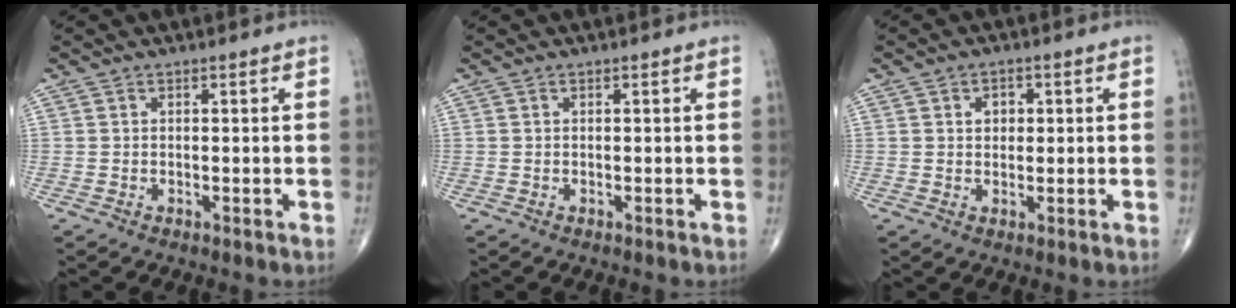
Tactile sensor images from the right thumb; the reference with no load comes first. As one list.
[{"total": 0.0}, {"total": 2.9, "force": [0.7, 2.3, 1.7], "torque": [-0.010, 0.000, 0.009]}]